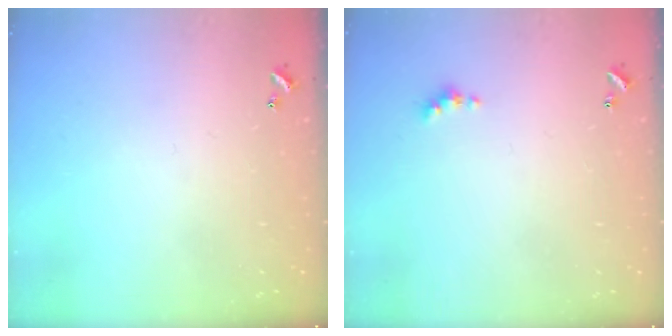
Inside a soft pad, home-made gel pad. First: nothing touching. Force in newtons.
{"total": 2.5, "press": 2.5, "slide": 0.5}